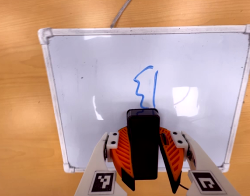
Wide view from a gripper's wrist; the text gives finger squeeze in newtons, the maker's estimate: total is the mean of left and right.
{"total": 9.7, "left": 9.6, "right": 9.8}